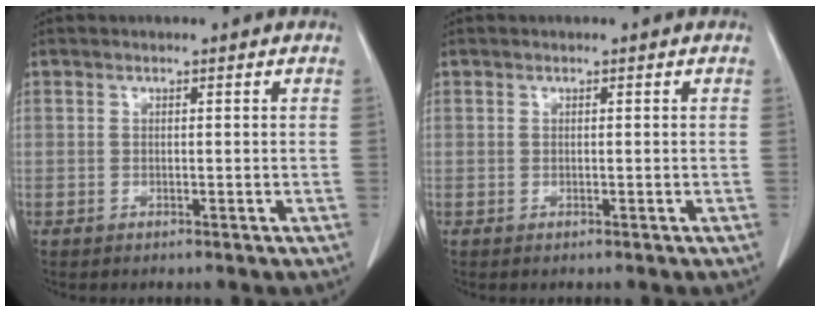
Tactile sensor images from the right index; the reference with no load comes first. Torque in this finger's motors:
{"motor_torque": [0.07, -0.03, 0.00, 0.02]}